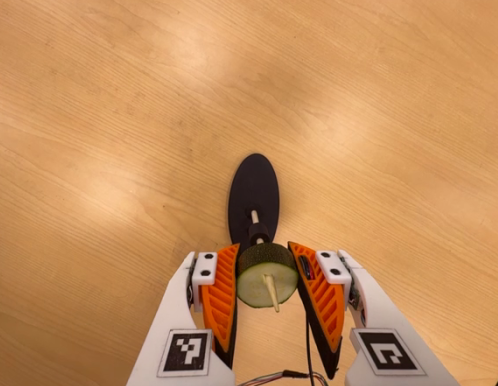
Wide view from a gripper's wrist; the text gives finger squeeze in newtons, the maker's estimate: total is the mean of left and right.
{"total": 11.7, "left": 12.2, "right": 11.2}